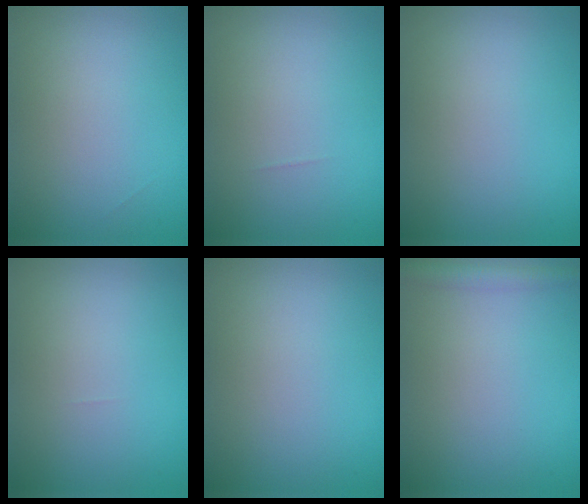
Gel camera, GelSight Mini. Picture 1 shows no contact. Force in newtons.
{"total": 0.0}
{"total": 0.0}
{"total": 0.0}
{"total": 0.0}
{"total": 2.4, "press": 2.4, "slide": 0.1}